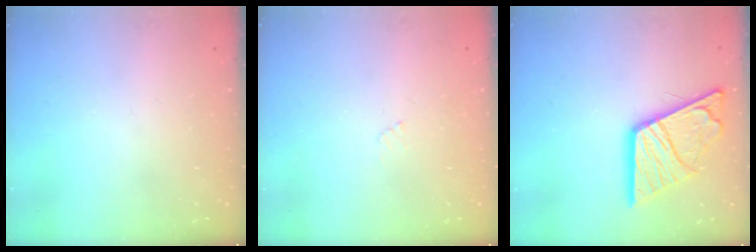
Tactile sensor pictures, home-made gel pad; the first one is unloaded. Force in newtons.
{"total": 2.7, "press": 2.6, "slide": 0.5}
{"total": 18.5, "press": 18.4, "slide": 2.2}